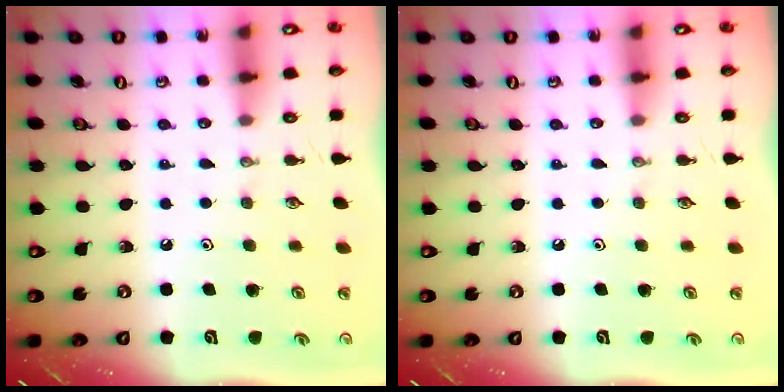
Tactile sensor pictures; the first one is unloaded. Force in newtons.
{"total": 0.0}